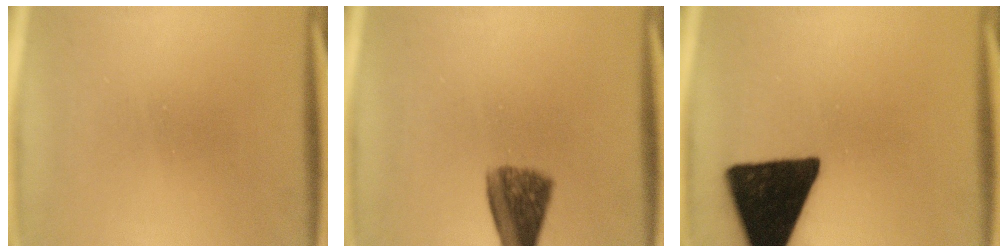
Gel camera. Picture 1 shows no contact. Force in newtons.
{"total": 7.3}
{"total": 17.6}